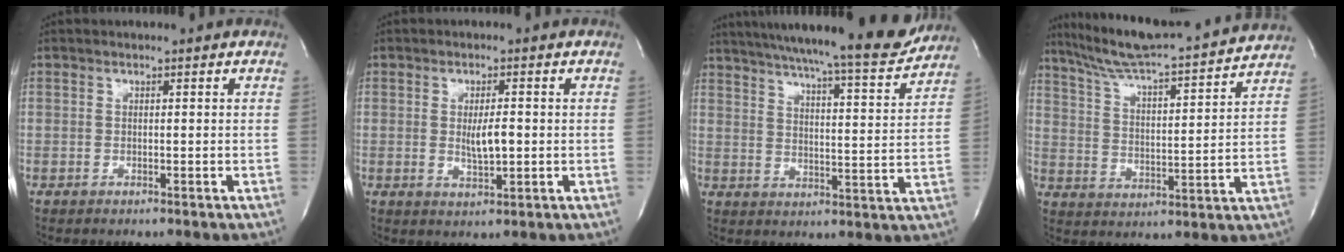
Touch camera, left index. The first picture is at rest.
{"total": 3.7, "force": [-0.5, 0.9, 3.6], "torque": [-0.065, -0.009, -0.005]}
{"total": 19.4, "force": [17.6, 0.8, 8.2], "torque": [-0.124, -0.037, 0.234]}
{"total": 19.3, "force": [17.8, 0.0, 7.7], "torque": [-0.133, -0.014, 0.261]}